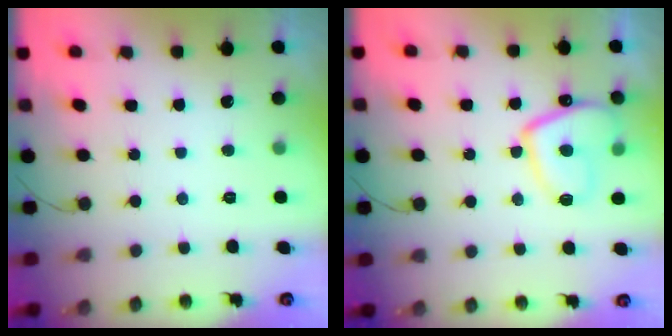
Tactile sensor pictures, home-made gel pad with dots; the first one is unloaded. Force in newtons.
{"total": 11.6, "press": 11.5, "slide": 1.4}